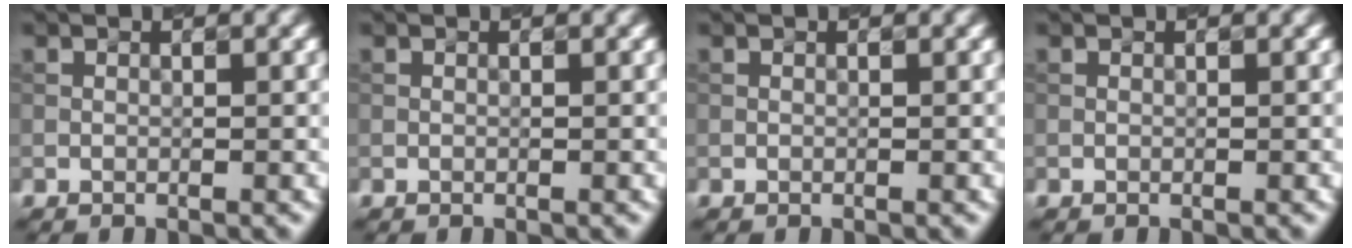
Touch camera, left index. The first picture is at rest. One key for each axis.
{"total": 0.0}
{"total": 0.0}
{"total": 0.0}